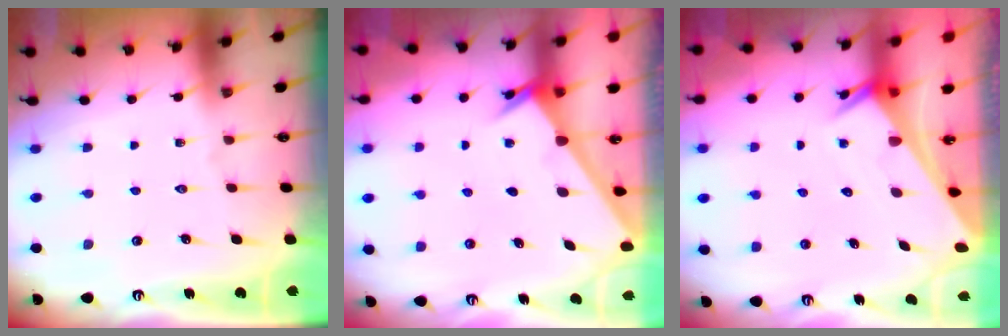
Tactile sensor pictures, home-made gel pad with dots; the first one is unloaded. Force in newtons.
{"total": 2.4, "press": 2.4, "slide": 0.2}
{"total": 2.5, "press": 2.5, "slide": 0.1}